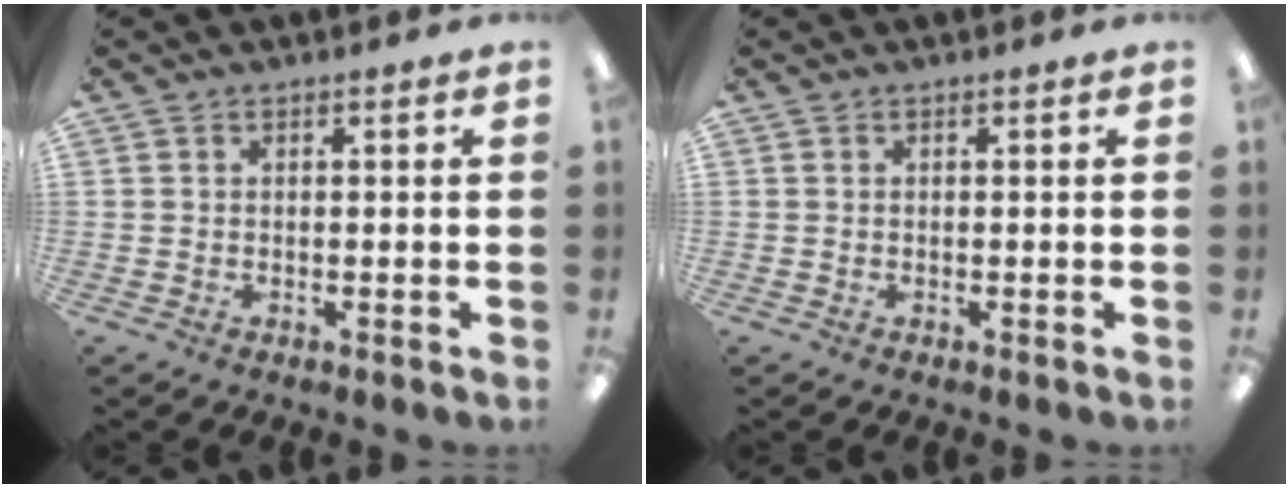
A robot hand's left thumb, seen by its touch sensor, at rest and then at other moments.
{"total": 0.0}